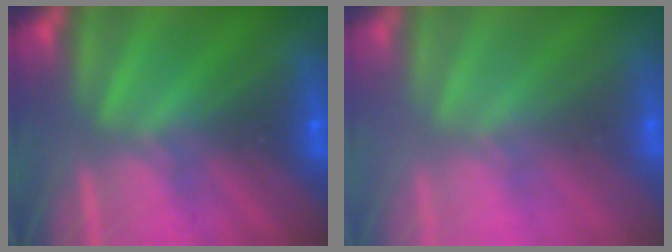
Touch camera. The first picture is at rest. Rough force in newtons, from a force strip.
{"total": 2.8}